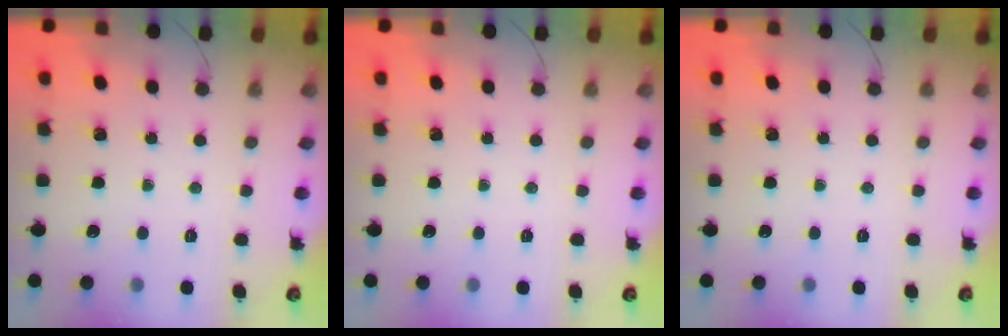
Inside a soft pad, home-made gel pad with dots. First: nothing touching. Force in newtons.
{"total": 0.0}
{"total": 0.0}